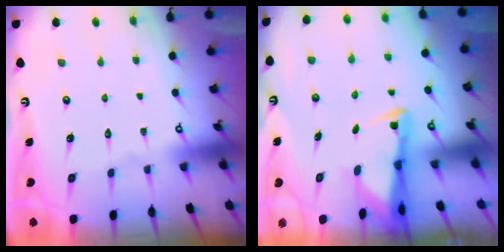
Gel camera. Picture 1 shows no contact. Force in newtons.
{"total": 2.9, "press": 2.9, "slide": 0.6}